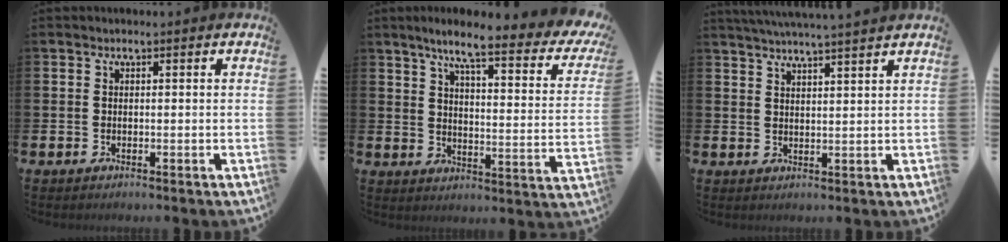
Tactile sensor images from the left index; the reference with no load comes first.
{"total": 7.4, "force": [5.6, 1.2, 4.7], "torque": [-0.082, -0.050, 0.078]}
{"total": 3.8, "force": [3.7, -0.9, 0.3], "torque": [-0.015, -0.016, 0.066]}